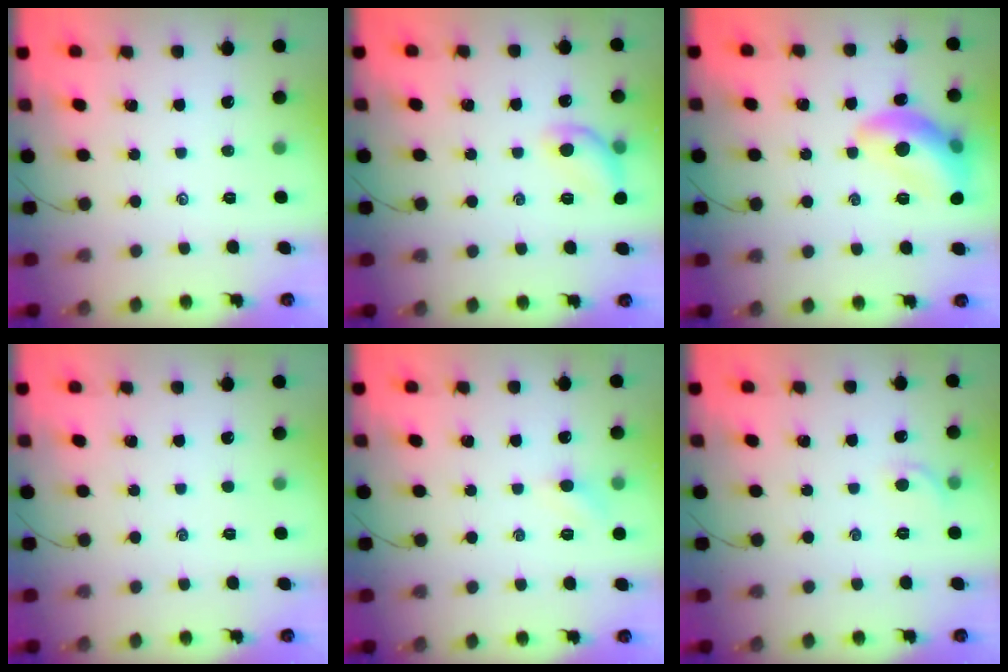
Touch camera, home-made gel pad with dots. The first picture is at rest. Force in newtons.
{"total": 9.6, "press": 9.6, "slide": 0.4}
{"total": 14.1, "press": 14.1, "slide": 1.3}
{"total": 0.0}
{"total": 5.6, "press": 5.4, "slide": 1.5}
{"total": 4.2, "press": 4.1, "slide": 1.1}